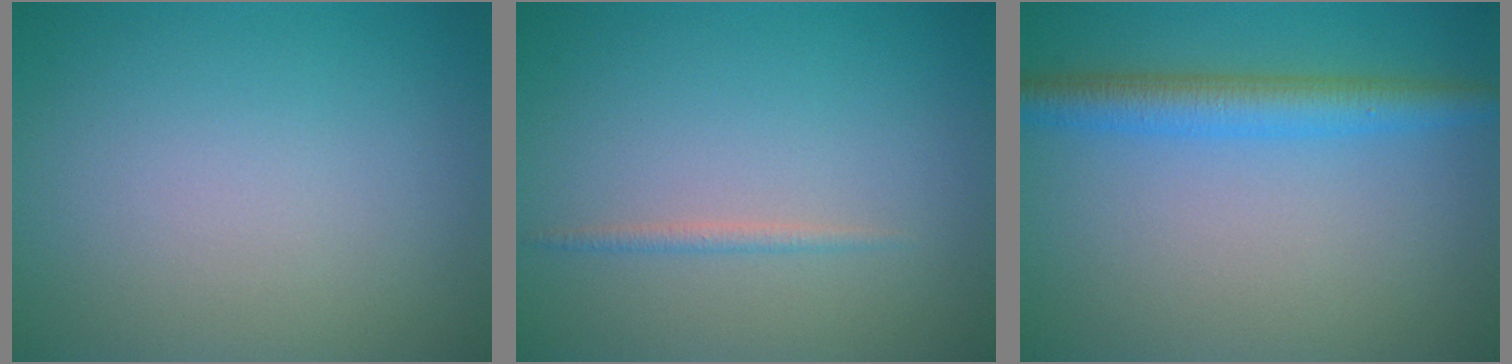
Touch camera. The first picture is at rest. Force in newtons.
{"total": 0.8, "press": 0.8, "slide": 0.0}
{"total": 4.0, "press": 4.0, "slide": 0.2}